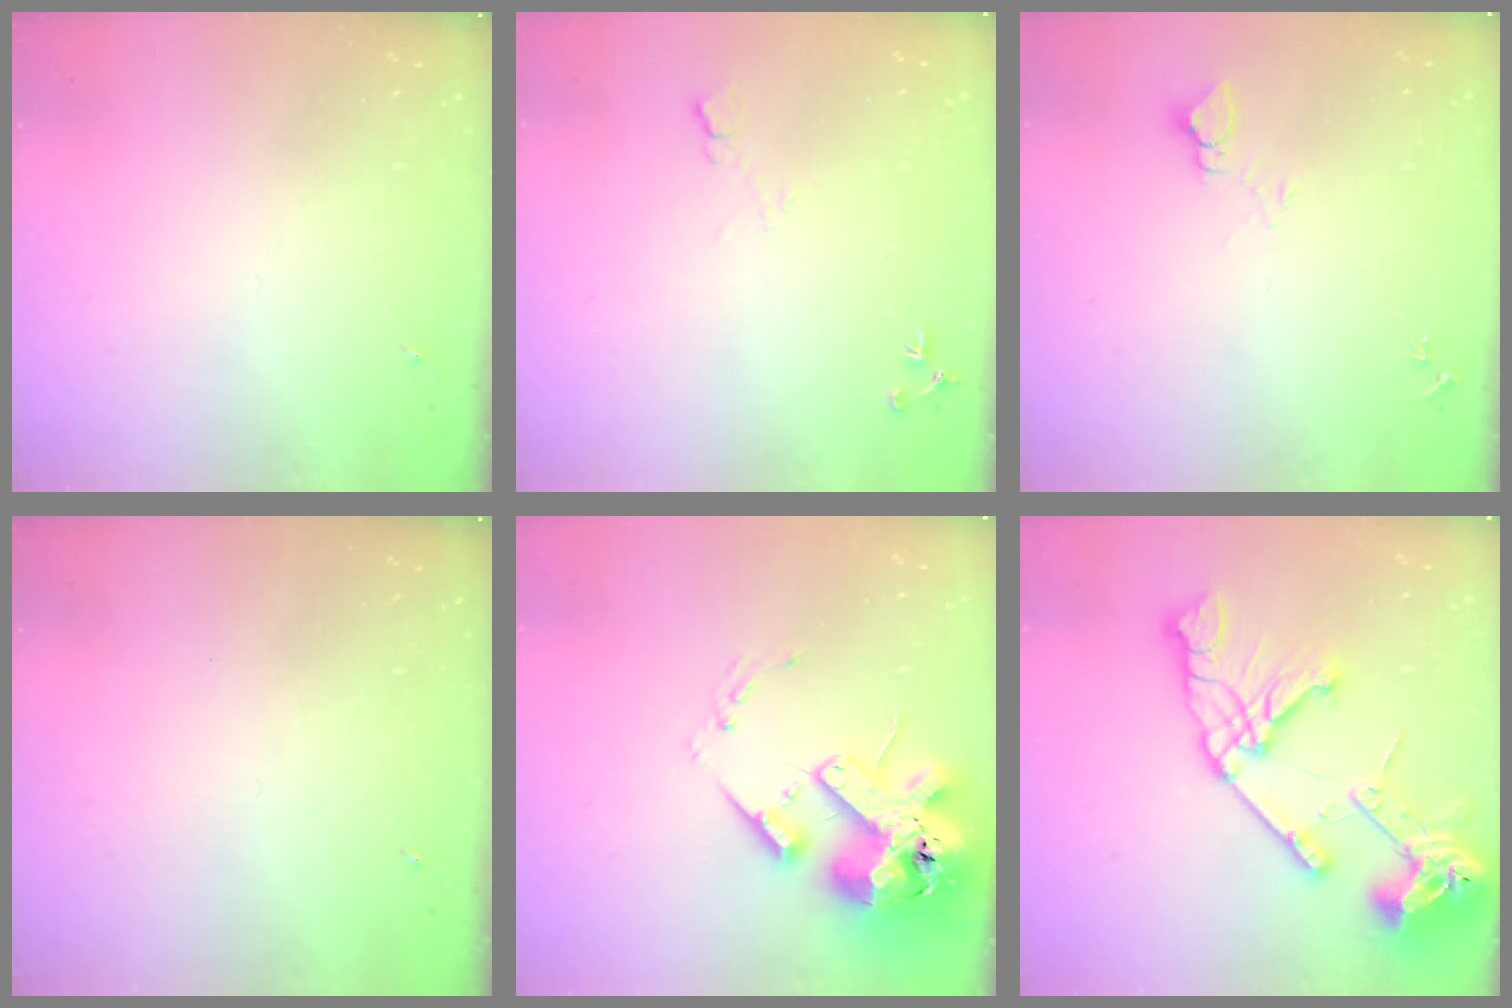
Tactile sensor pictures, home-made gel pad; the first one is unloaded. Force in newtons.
{"total": 6.1, "press": 6.0, "slide": 1.0}
{"total": 4.0, "press": 4.0, "slide": 0.4}
{"total": 0.0}
{"total": 18.6, "press": 18.4, "slide": 3.2}
{"total": 24.0, "press": 23.9, "slide": 2.5}